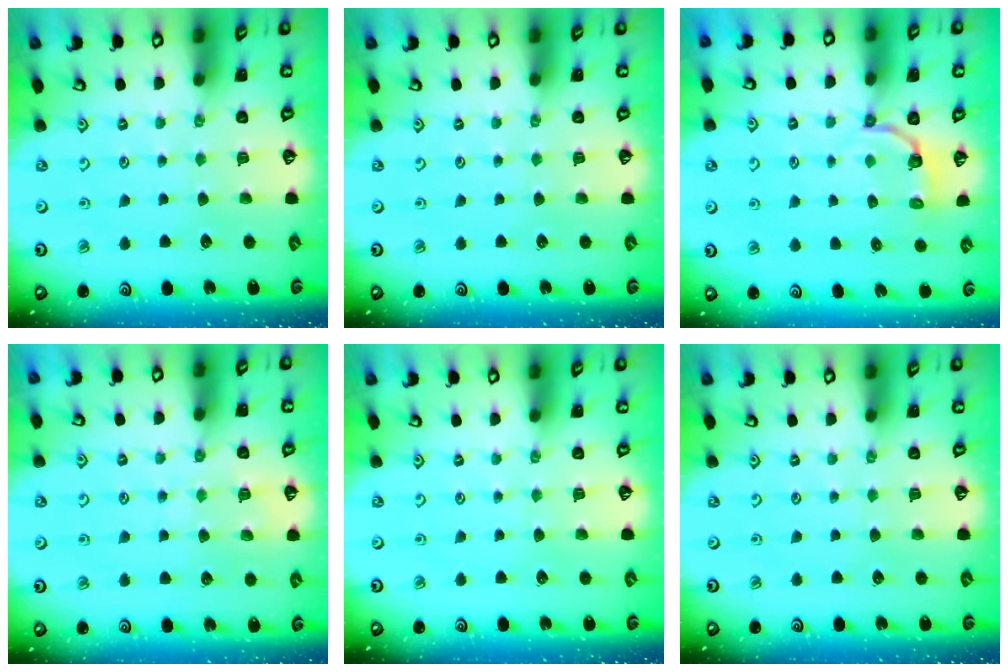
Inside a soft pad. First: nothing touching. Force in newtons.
{"total": 0.0}
{"total": 3.5, "press": 1.7, "slide": 3.1}
{"total": 4.9, "press": 4.8, "slide": 0.6}
{"total": 0.0}
{"total": 0.0}